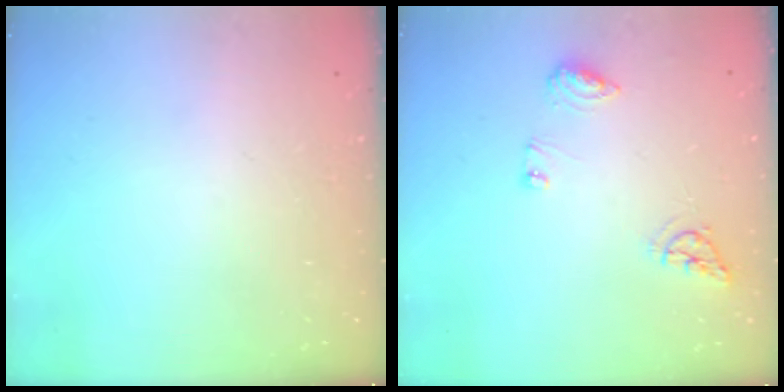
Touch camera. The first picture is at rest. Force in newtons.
{"total": 7.5, "press": 7.4, "slide": 0.8}